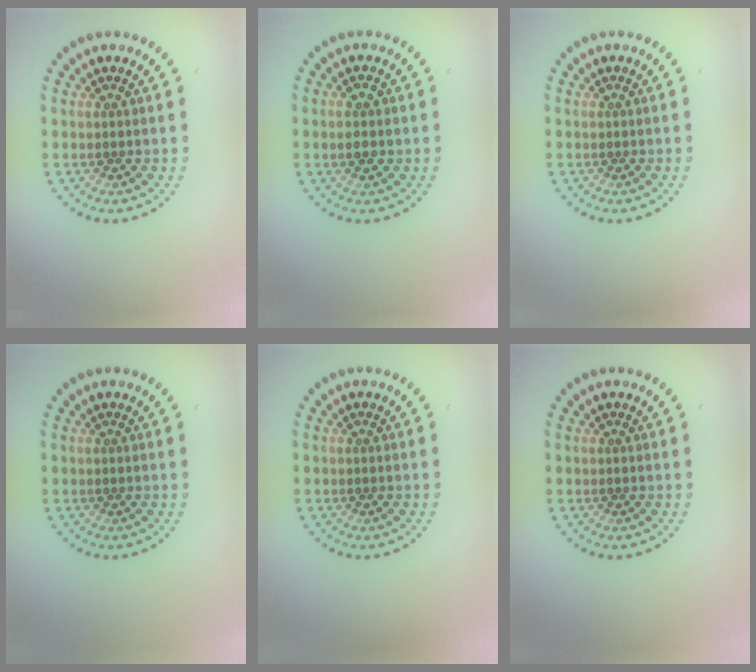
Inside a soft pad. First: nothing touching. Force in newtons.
{"total": 1.9, "press": 1.9, "slide": 0.2}
{"total": 0.0}
{"total": 0.0}
{"total": 0.0}
{"total": 0.0}